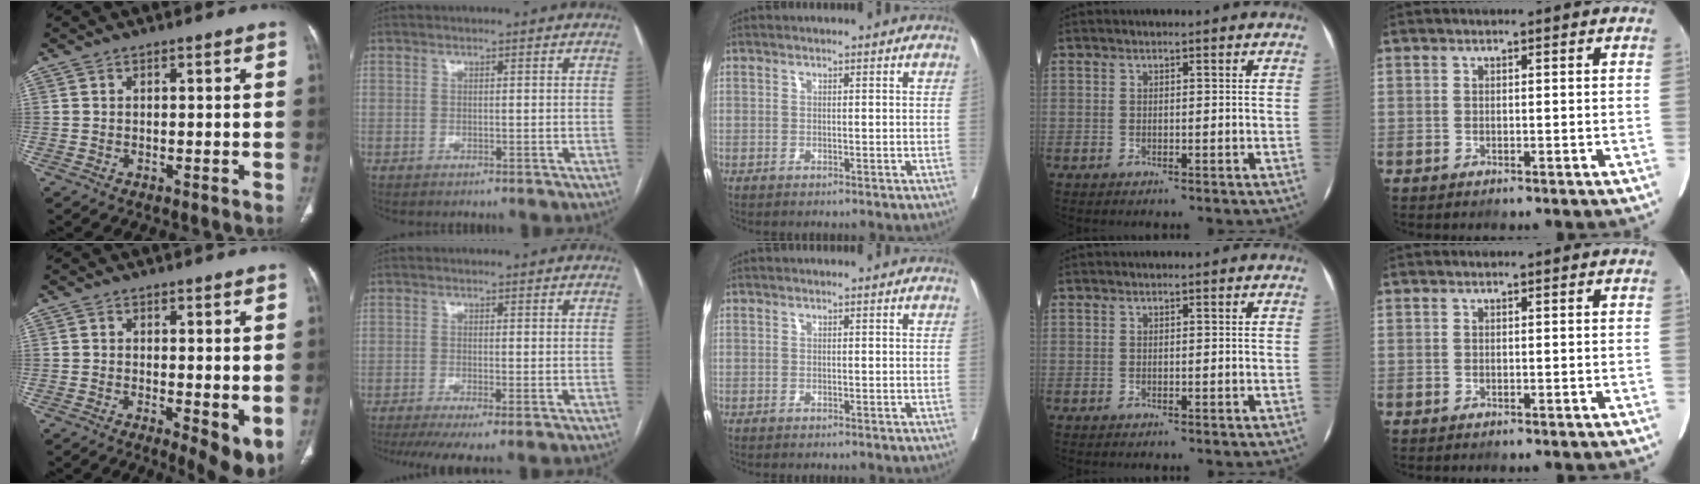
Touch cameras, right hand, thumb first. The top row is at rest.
{"thumb": {"total": 6.3, "force": [-0.8, 2.3, 5.8], "torque": [-0.081, -0.019, -0.011]}, "index": {"total": 5.4, "force": [-3.3, 0.8, 4.2], "torque": [-0.066, -0.013, -0.057]}}